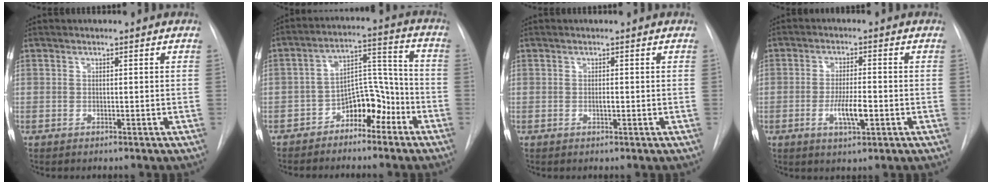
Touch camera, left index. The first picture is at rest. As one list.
[{"total": 9.4, "force": [-6.9, 4.0, 4.9], "torque": [-0.077, 0.030, -0.109]}, {"total": 1.6, "force": [-1.6, -0.1, 0.2], "torque": [-0.002, -0.003, -0.026]}, {"total": 5.5, "force": [-3.1, 0.8, 4.5], "torque": [-0.085, -0.009, -0.047]}]